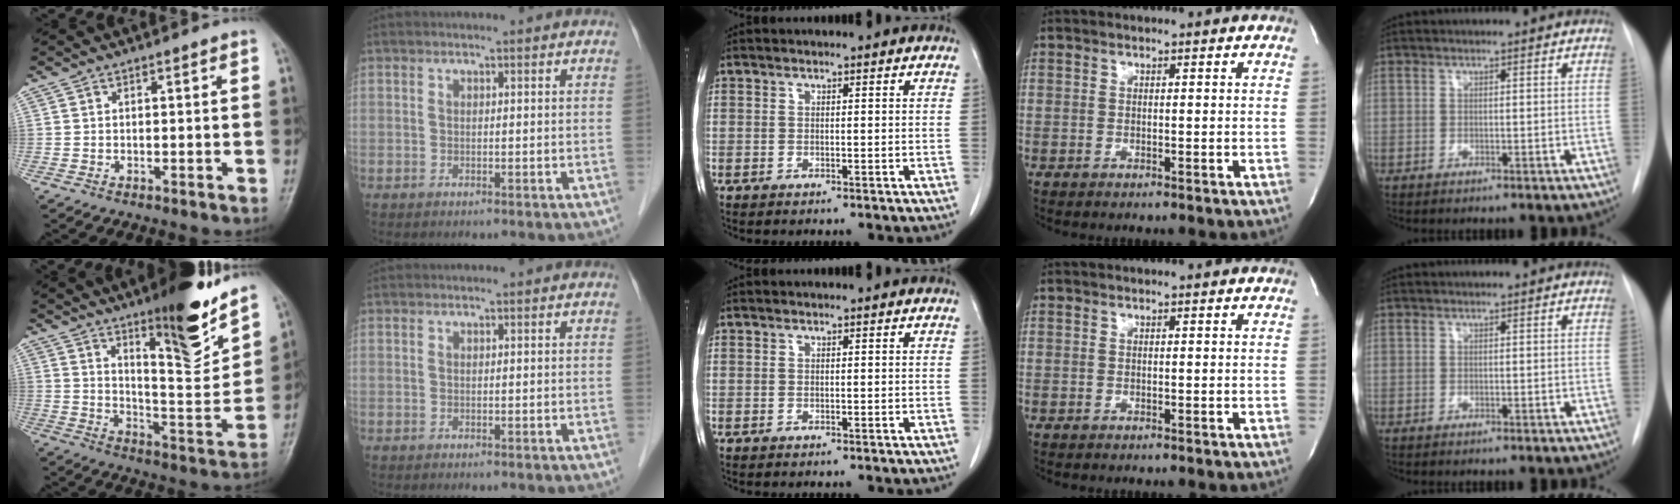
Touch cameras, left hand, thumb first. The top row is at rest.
{"thumb": {"total": 16.1, "force": [11.1, 3.4, 11.2], "torque": [-0.135, -0.082, 0.179]}}